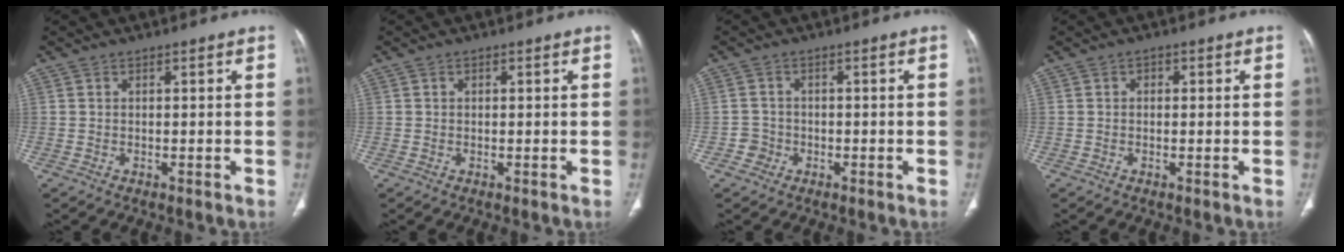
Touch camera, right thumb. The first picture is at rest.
{"total": 0.6, "force": [0.2, 0.5, 0.3], "torque": [0.000, 0.001, 0.002]}
{"total": 3.2, "force": [-1.3, 2.9, -0.1], "torque": [0.017, 0.013, -0.030]}
{"total": 1.2, "force": [0.2, 0.9, 0.7], "torque": [-0.004, 0.003, 0.000]}